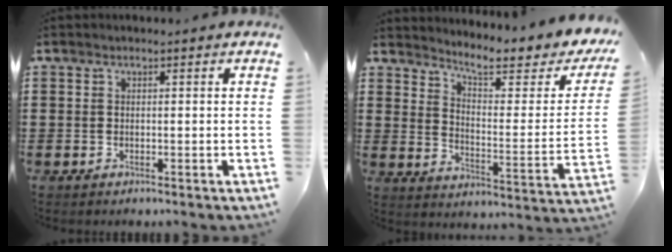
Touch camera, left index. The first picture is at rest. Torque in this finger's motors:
{"motor_torque": [2.14, 0.00, 0.22, 0.10]}